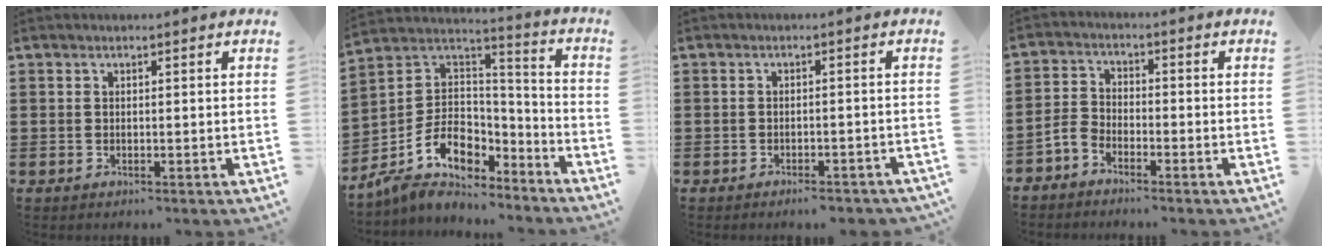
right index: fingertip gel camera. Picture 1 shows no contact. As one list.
[{"total": 9.6, "force": [-5.4, 6.8, 4.1], "torque": [-0.100, 0.006, -0.100]}, {"total": 2.1, "force": [-2.0, 0.2, 0.6], "torque": [-0.013, 0.000, -0.040]}, {"total": 3.0, "force": [-2.8, 0.9, 0.5], "torque": [-0.022, 0.005, -0.062]}]